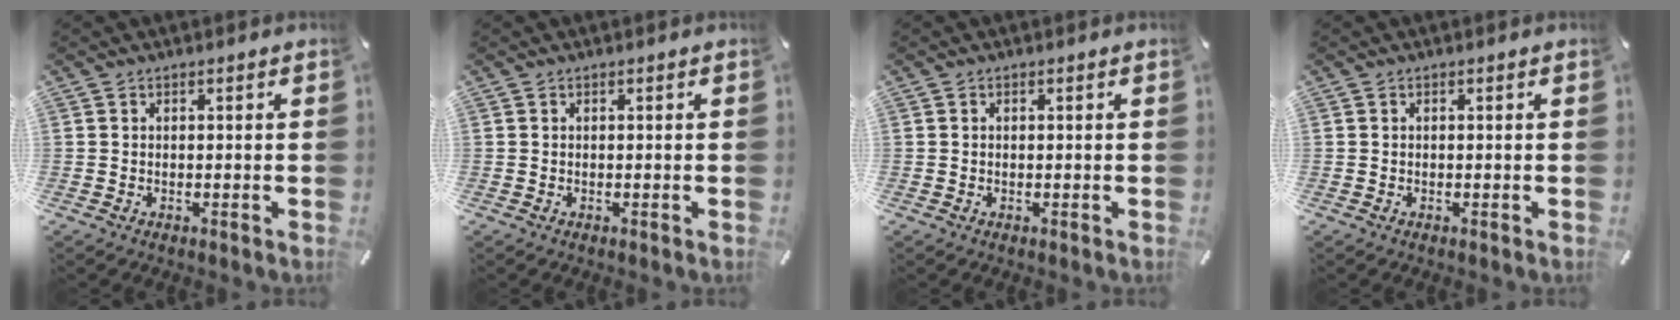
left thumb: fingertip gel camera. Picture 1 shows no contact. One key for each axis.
{"total": 0.0}
{"total": 0.0}
{"total": 0.0}